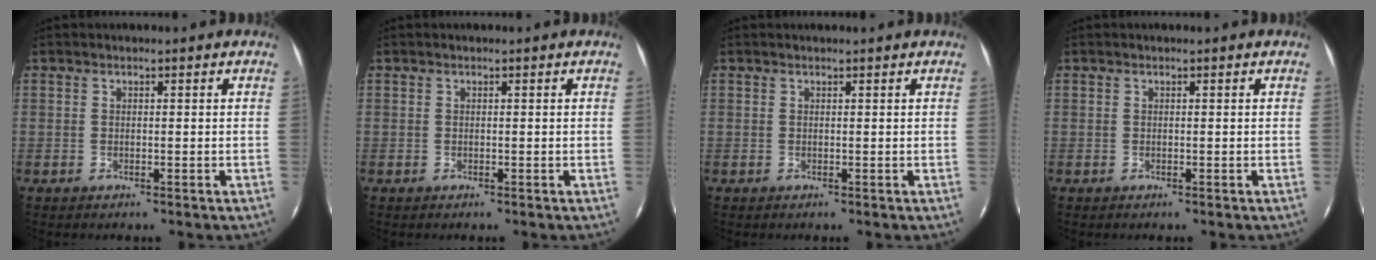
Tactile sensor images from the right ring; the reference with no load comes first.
{"total": 0.0}
{"total": 0.8, "force": [0.8, -0.2, 0.2], "torque": [-0.013, -0.002, 0.007]}
{"total": 0.0}